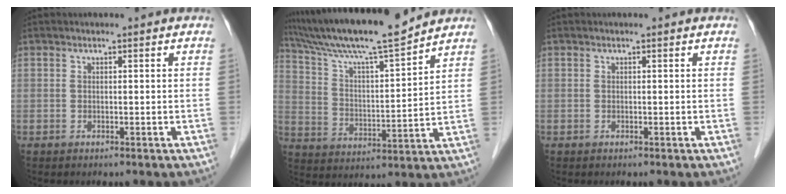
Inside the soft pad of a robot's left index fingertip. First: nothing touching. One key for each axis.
{"total": 13.6, "fx": 11.6, "fy": -0.5, "fz": 7.0, "tx": -0.127, "ty": -0.011, "tz": 0.196}
{"total": 0.7, "fx": -0.7, "fy": 0.0, "fz": 0.0, "tx": 0.003, "ty": -0.005, "tz": -0.014}